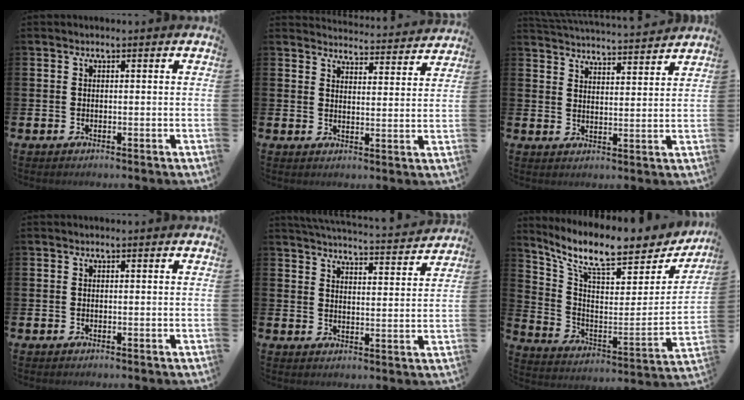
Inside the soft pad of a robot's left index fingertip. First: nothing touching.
{"total": 4.2, "force": [4.1, 0.2, 0.1], "torque": [-0.010, -0.036, 0.071]}
{"total": 4.7, "force": [4.7, -0.1, 0.1], "torque": [-0.013, -0.043, 0.081]}
{"total": 0.0}
{"total": 5.0, "force": [4.9, -0.2, 0.6], "torque": [-0.022, -0.041, 0.084]}
{"total": 11.2, "force": [9.1, 3.0, 5.8], "torque": [-0.130, -0.069, 0.149]}